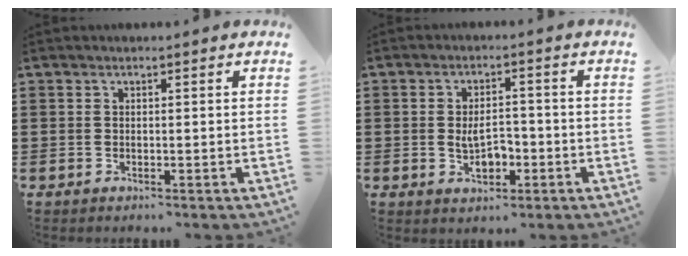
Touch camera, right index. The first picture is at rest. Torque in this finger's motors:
{"motor_torque": [2.14, 0.00, 0.28, 0.10]}